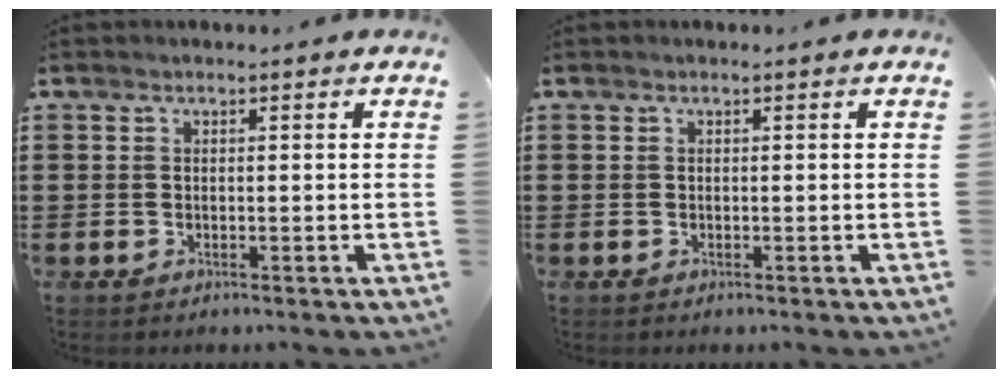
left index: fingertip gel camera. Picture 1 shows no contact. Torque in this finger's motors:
{"motor_torque": [0.11, 0.14, 0.00, -0.01]}